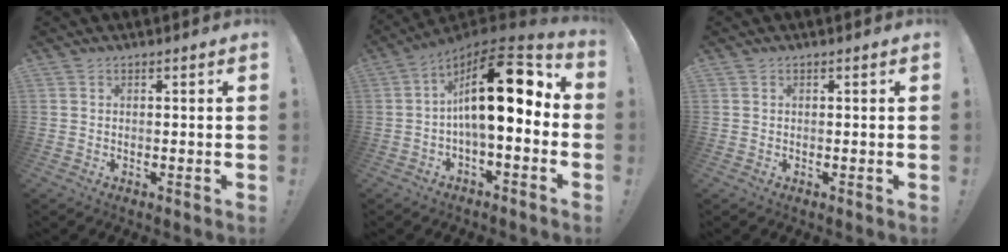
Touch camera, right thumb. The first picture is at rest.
{"total": 19.9, "force": [3.5, 7.1, 18.2], "torque": [-0.297, -0.013, 0.055]}
{"total": 0.0}